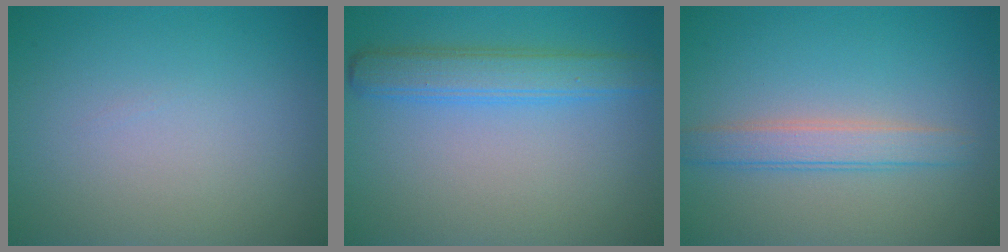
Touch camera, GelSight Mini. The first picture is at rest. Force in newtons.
{"total": 3.6, "press": 3.6, "slide": 0.3}
{"total": 2.7, "press": 2.7, "slide": 0.0}